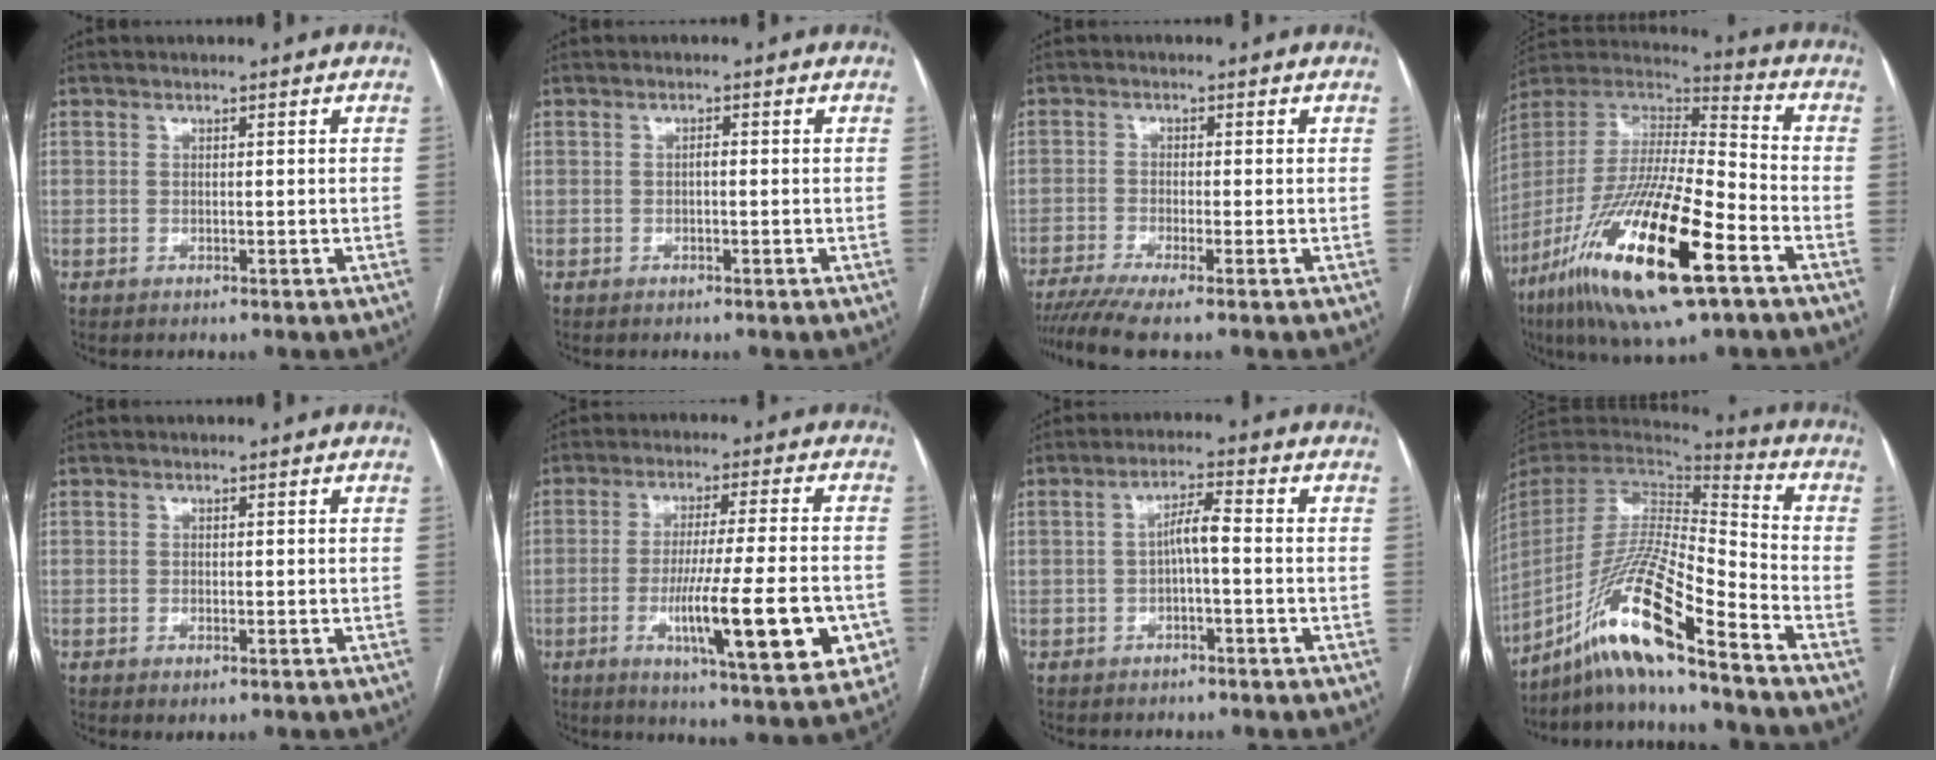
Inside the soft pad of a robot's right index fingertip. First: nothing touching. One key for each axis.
{"total": 0.7, "fx": -0.2, "fy": 0.3, "fz": 0.7, "tx": -0.011, "ty": 0.003, "tz": -0.004}
{"total": 6.2, "fx": -4.7, "fy": -0.4, "fz": 4.0, "tx": -0.064, "ty": -0.011, "tz": -0.081}
{"total": 25.1, "fx": -12.2, "fy": 4.1, "fz": 21.5, "tx": -0.427, "ty": -0.056, "tz": -0.223}
{"total": 1.1, "fx": -0.5, "fy": 0.4, "fz": 0.9, "tx": -0.009, "ty": -0.002, "tz": -0.003}
{"total": 17.8, "fx": -5.4, "fy": 1.8, "fz": 16.9, "tx": -0.222, "ty": -0.018, "tz": -0.072}
{"total": 3.7, "fx": -0.6, "fy": 0.5, "fz": 3.6, "tx": -0.062, "ty": 0.015, "tz": -0.008}
{"total": 18.4, "fx": -13.1, "fy": 0.2, "fz": 12.9, "tx": -0.277, "ty": -0.013, "tz": -0.247}